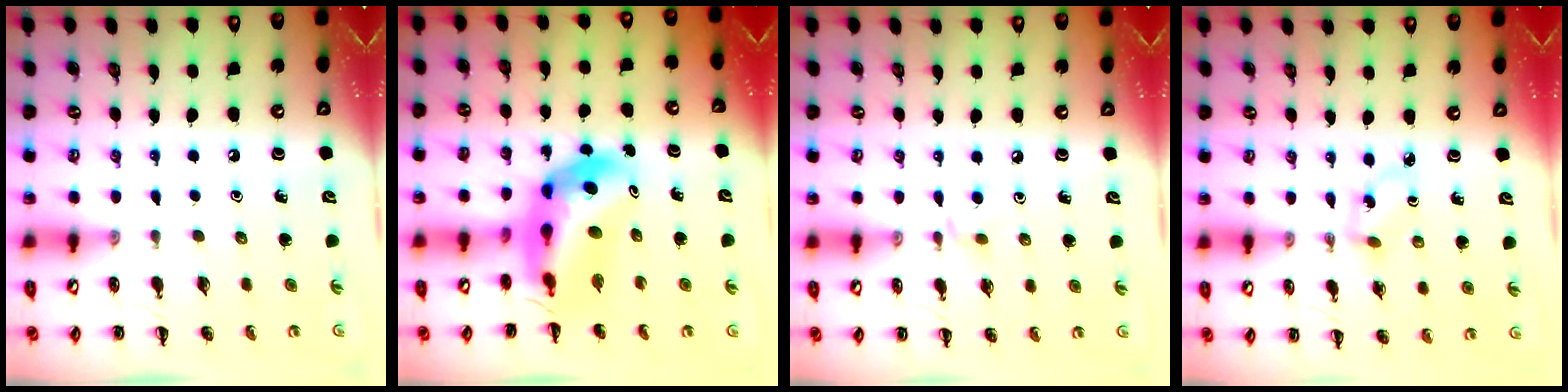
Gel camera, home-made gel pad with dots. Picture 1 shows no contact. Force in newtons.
{"total": 8.7, "press": 8.2, "slide": 2.8}
{"total": 2.8, "press": 2.6, "slide": 1.1}
{"total": 2.2, "press": 2.0, "slide": 1.0}